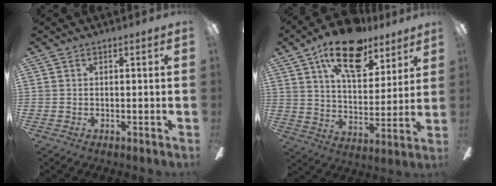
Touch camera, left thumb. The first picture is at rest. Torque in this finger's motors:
{"motor_torque": [0.20, 0.34, 1.86, -0.91, 0.43]}